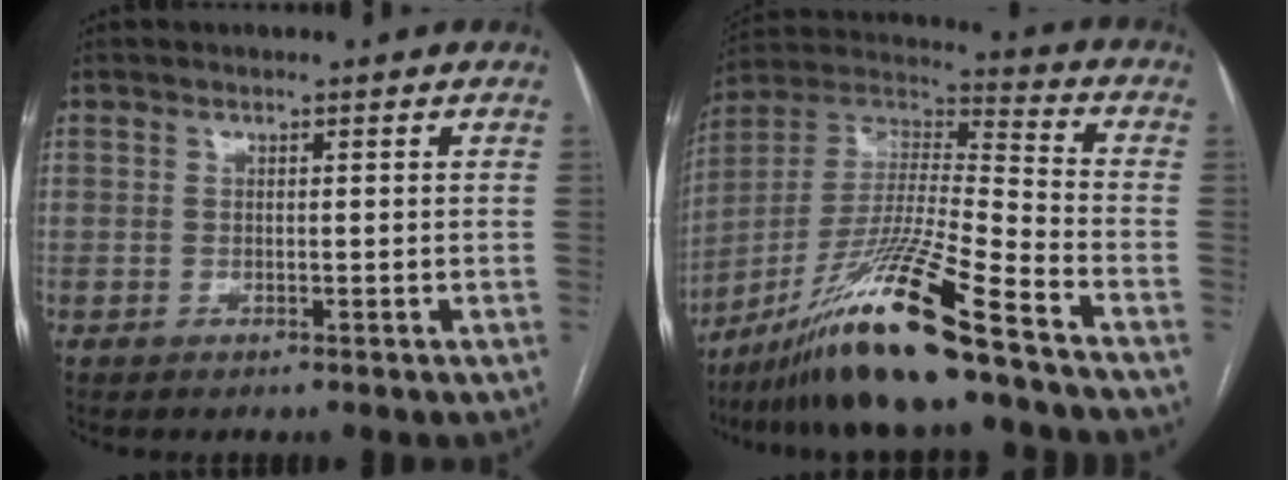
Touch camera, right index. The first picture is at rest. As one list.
[{"total": 18.6, "force": [-13.1, -1.1, 13.1], "torque": [-0.281, -0.019, -0.240]}]